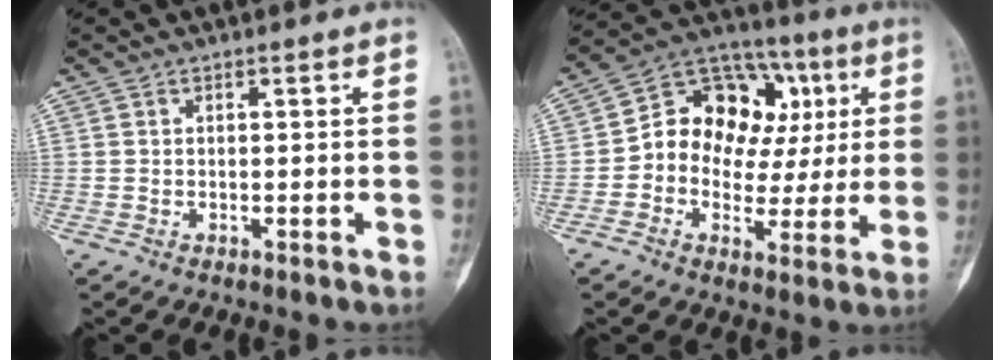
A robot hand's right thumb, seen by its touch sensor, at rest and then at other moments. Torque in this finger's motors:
{"motor_torque": [1.37, 1.36, 0.57, -0.44, 0.11]}